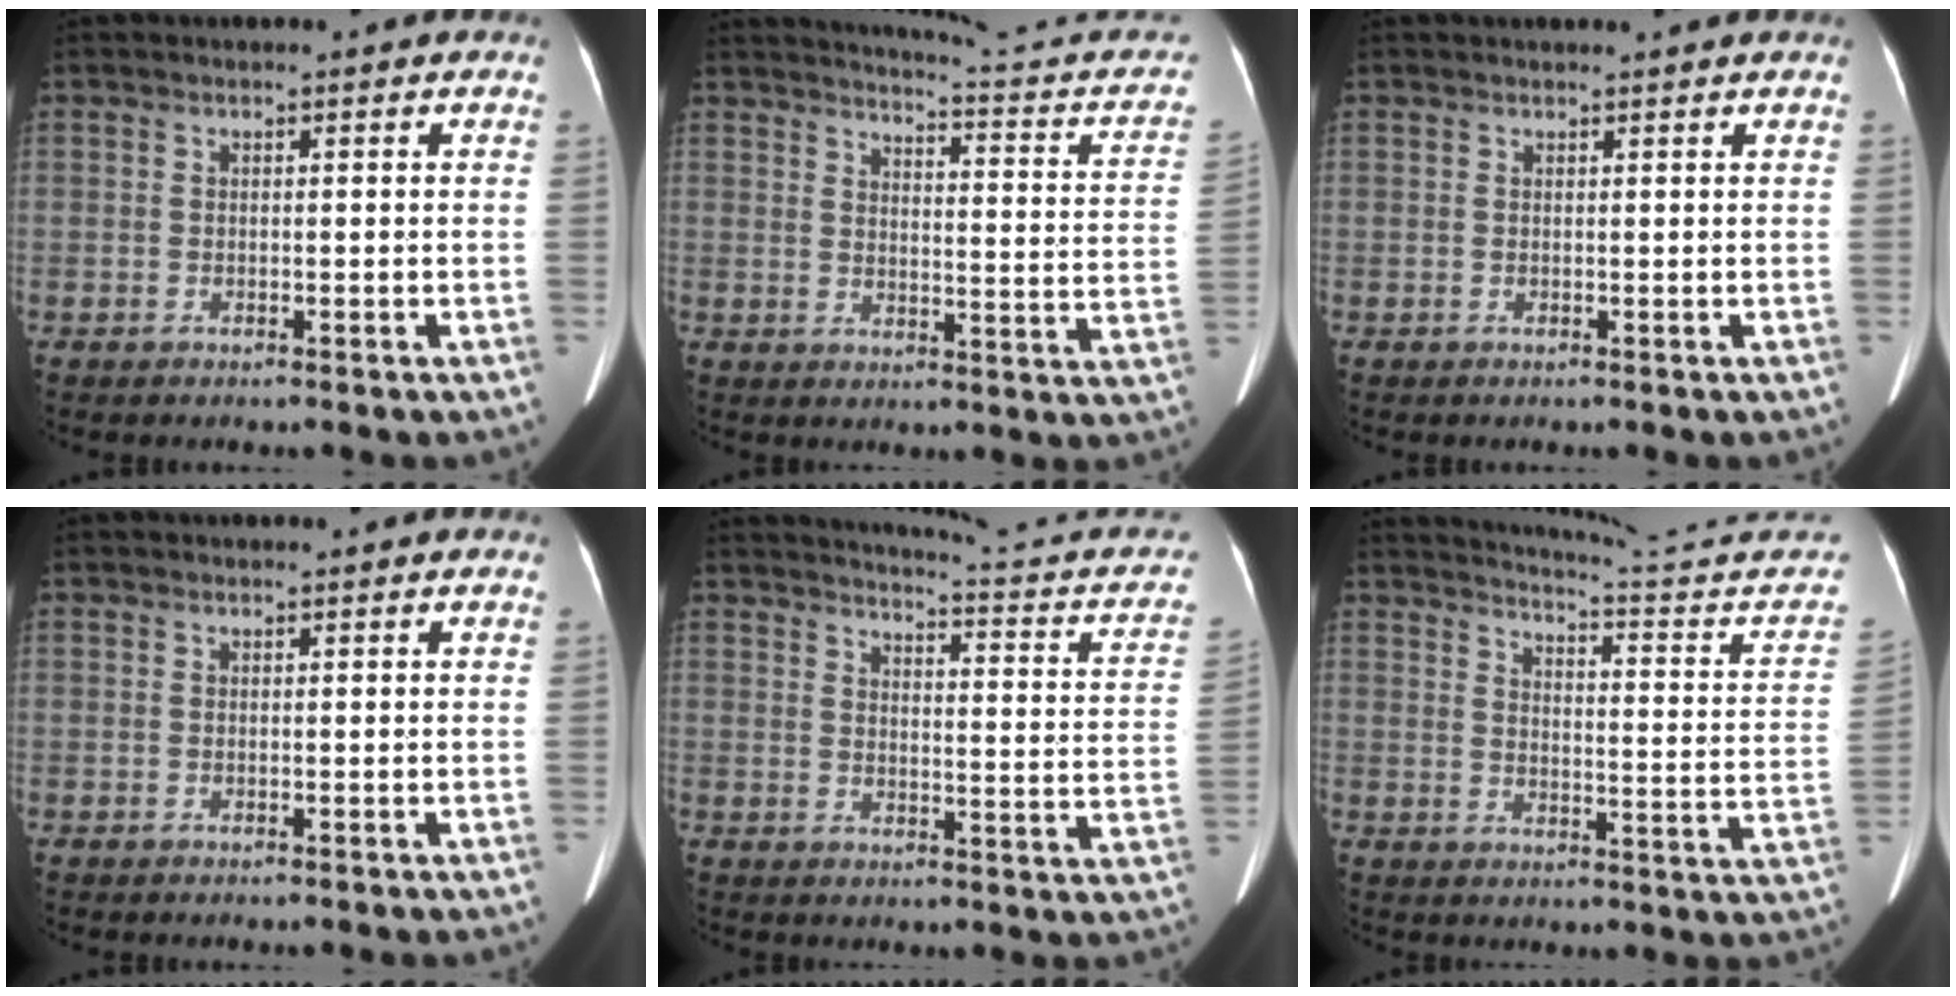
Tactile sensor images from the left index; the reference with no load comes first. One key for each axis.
{"total": 14.7, "fx": 13.5, "fy": 1.6, "fz": 5.8, "tx": -0.069, "ty": -0.047, "tz": 0.139}
{"total": 2.2, "fx": 2.1, "fy": -0.2, "fz": 0.6, "tx": -0.009, "ty": 0.011, "tz": 0.026}
{"total": 0.0}
{"total": 14.4, "fx": 12.6, "fy": 2.2, "fz": 6.6, "tx": -0.079, "ty": -0.035, "tz": 0.126}
{"total": 19.6, "fx": 18.8, "fy": -1.3, "fz": 5.4, "tx": -0.082, "ty": -0.104, "tz": 0.223}